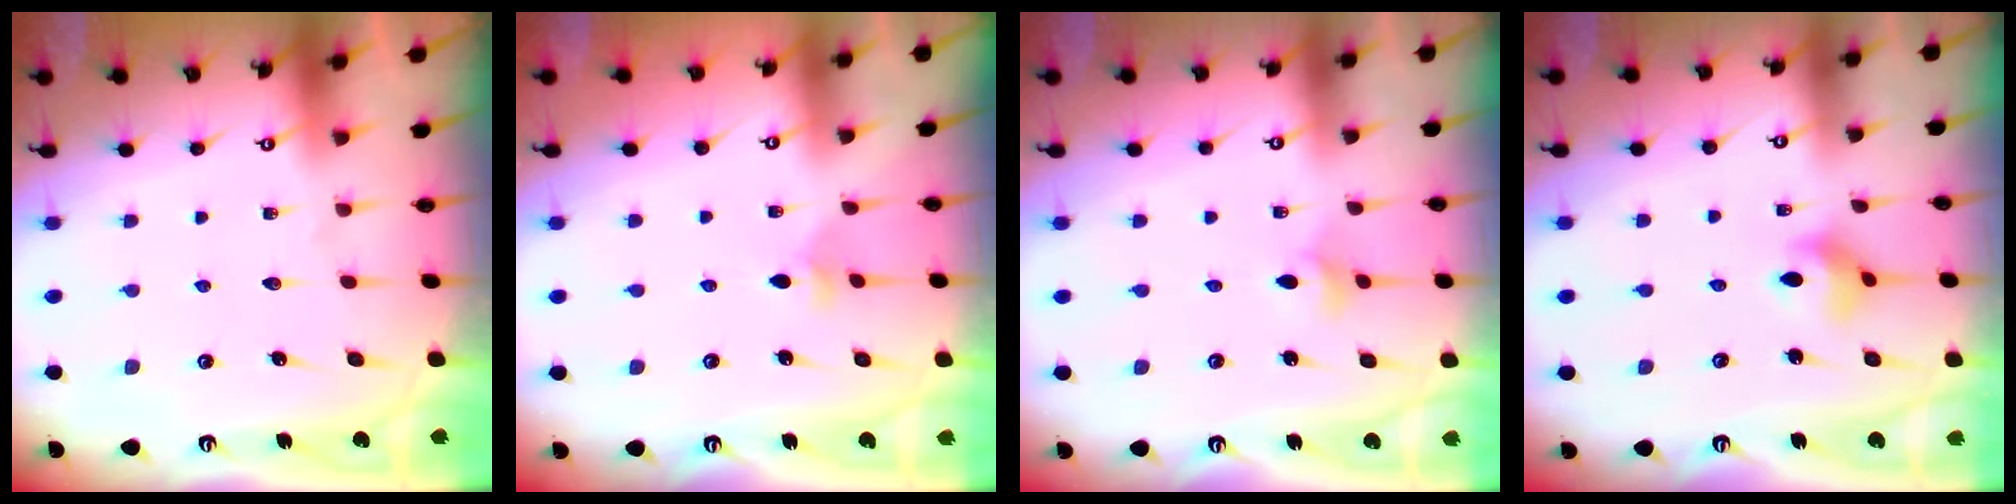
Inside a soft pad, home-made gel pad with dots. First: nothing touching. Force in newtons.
{"total": 3.0, "press": 2.9, "slide": 0.7}
{"total": 3.1, "press": 3.0, "slide": 0.6}
{"total": 4.3, "press": 4.2, "slide": 0.6}